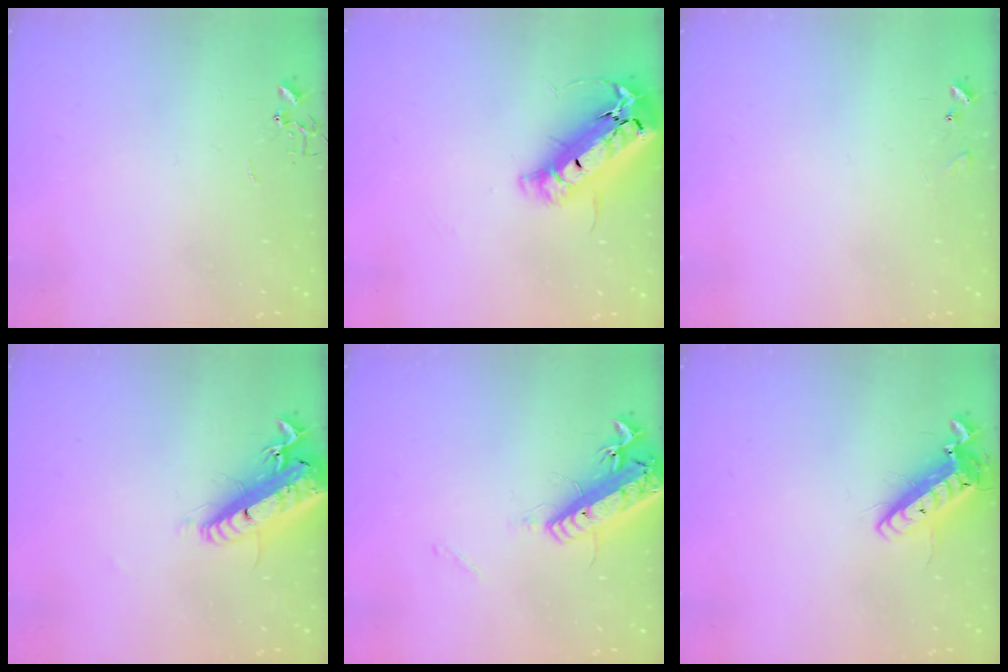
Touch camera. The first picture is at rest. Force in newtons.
{"total": 25.0, "press": 24.5, "slide": 4.9}
{"total": 5.9, "press": 5.9, "slide": 0.9}
{"total": 23.1, "press": 22.6, "slide": 5.0}
{"total": 18.1, "press": 17.7, "slide": 3.9}
{"total": 14.7, "press": 14.4, "slide": 2.9}